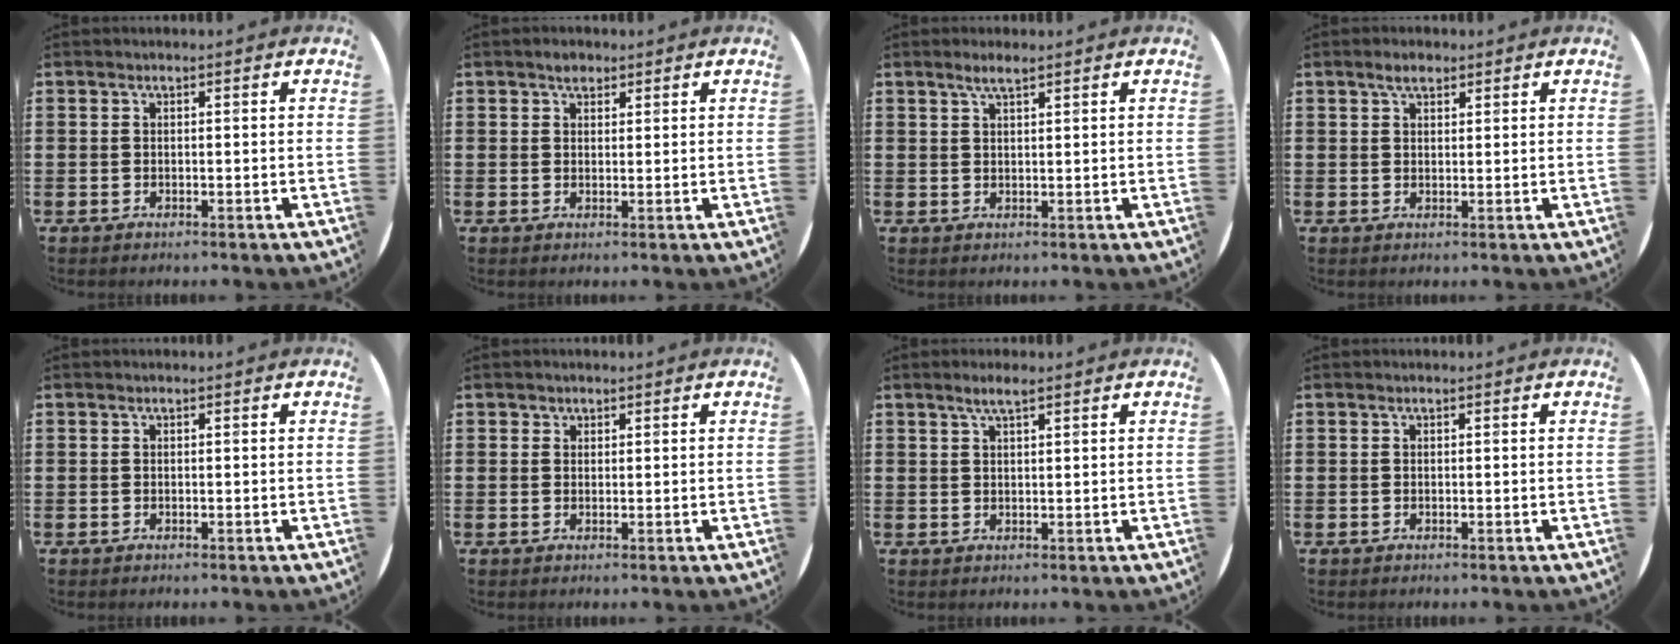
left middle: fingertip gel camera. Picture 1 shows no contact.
{"total": 1.7, "force": [1.4, 0.9, 0.5], "torque": [0.005, -0.002, 0.023]}
{"total": 2.3, "force": [1.8, 0.3, 1.3], "torque": [-0.028, 0.004, 0.032]}
{"total": 2.4, "force": [1.8, 1.0, 1.1], "torque": [-0.017, 0.003, 0.031]}
{"total": 0.0}
{"total": 0.8, "force": [0.7, 0.5, 0.0], "torque": [0.007, 0.000, 0.012]}
{"total": 2.4, "force": [1.8, 0.3, 1.6], "torque": [-0.033, 0.004, 0.031]}
{"total": 0.0}